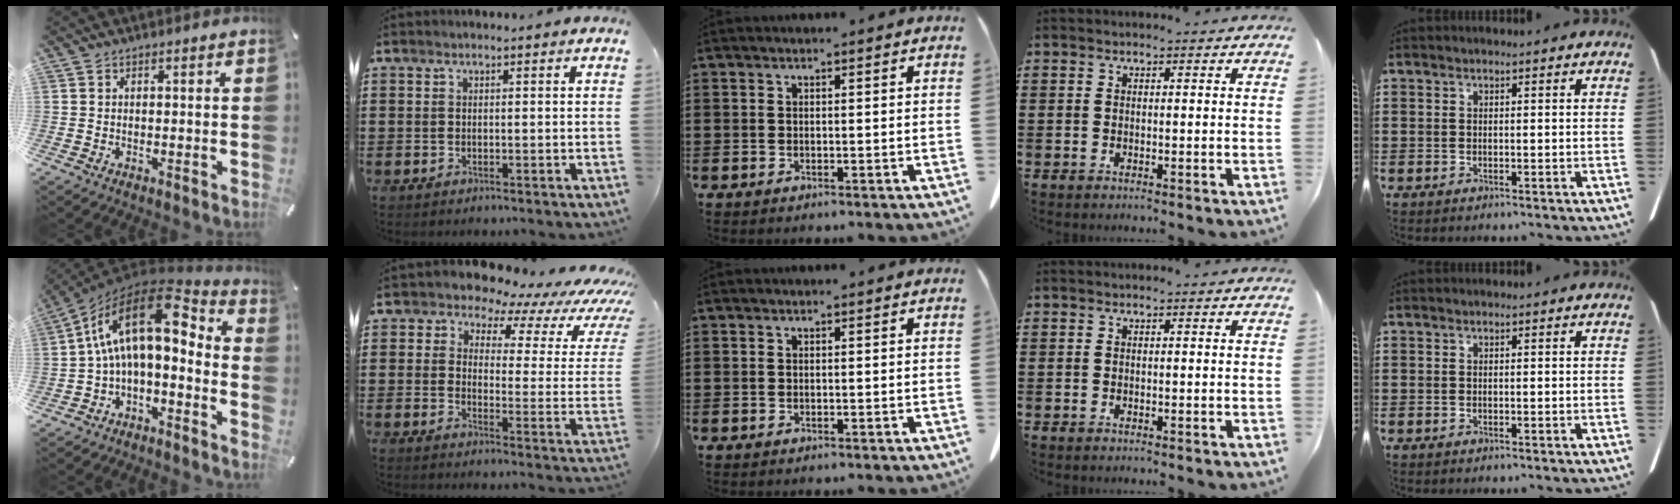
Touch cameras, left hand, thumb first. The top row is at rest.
{"thumb": {"total": 17.1, "force": [3.2, 8.7, 14.3], "torque": [-0.276, -0.027, 0.051]}, "index": {"total": 7.7, "force": [6.5, 2.8, 3.0], "torque": [-0.063, -0.051, 0.107]}}